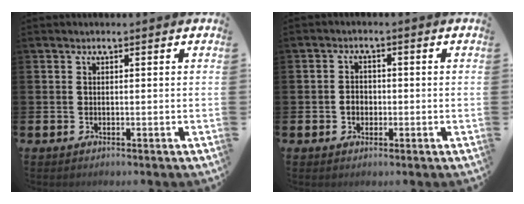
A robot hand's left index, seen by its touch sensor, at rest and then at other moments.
{"total": 2.3, "force": [-0.5, 1.9, 1.1], "torque": [-0.014, 0.003, -0.014]}